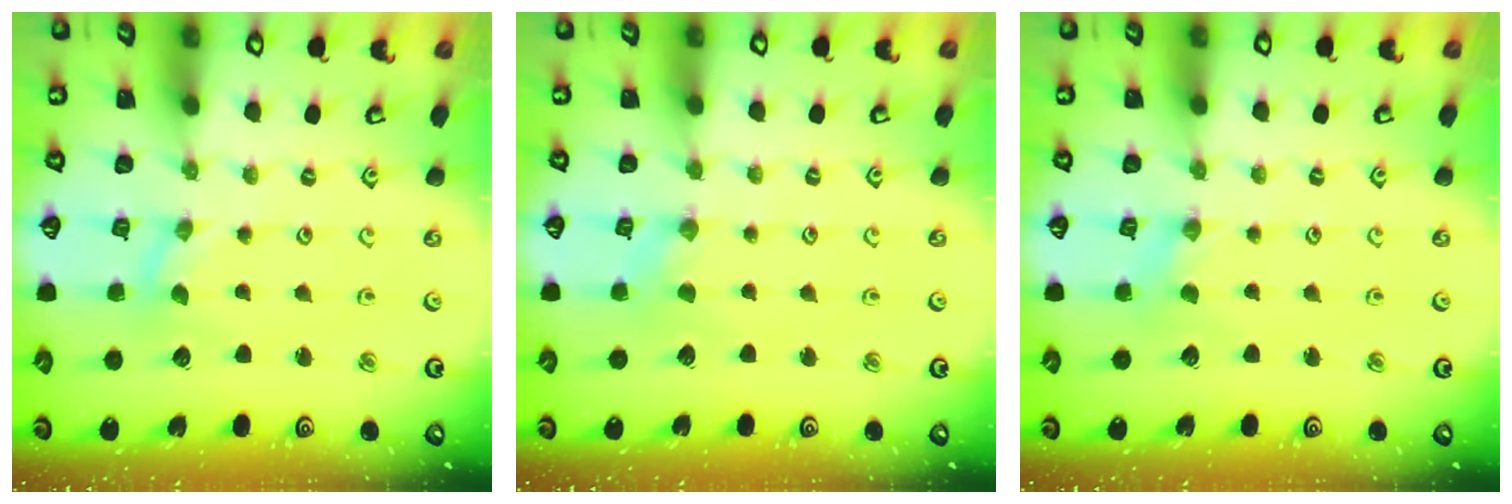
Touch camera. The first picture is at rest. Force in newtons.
{"total": 0.0}
{"total": 0.0}